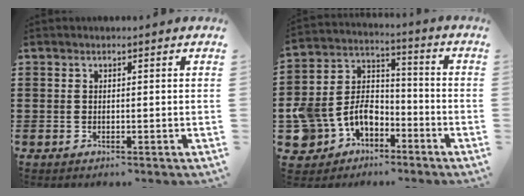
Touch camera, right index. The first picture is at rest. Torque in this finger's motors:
{"motor_torque": [1.19, -0.95, 0.38, 0.14]}